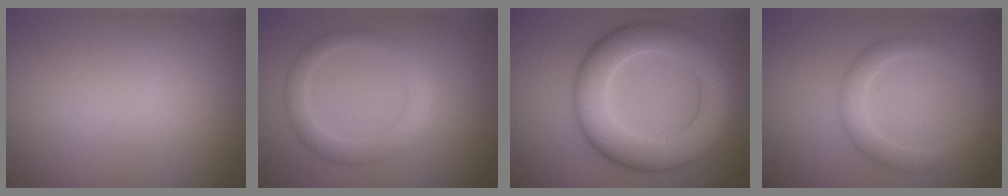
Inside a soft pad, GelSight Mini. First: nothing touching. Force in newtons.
{"total": 2.9, "press": 2.9, "slide": 0.4}
{"total": 8.3, "press": 8.3, "slide": 0.6}
{"total": 2.7, "press": 2.7, "slide": 0.1}